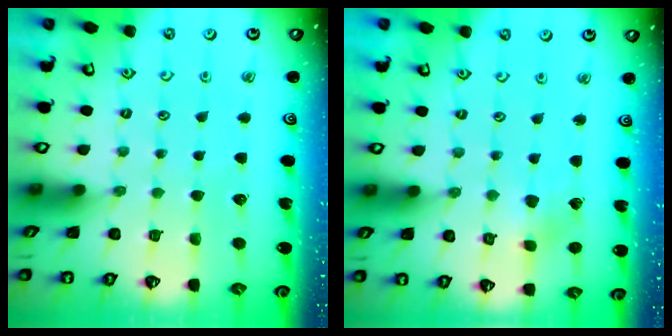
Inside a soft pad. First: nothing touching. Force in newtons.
{"total": 2.6, "press": 2.6, "slide": 0.4}